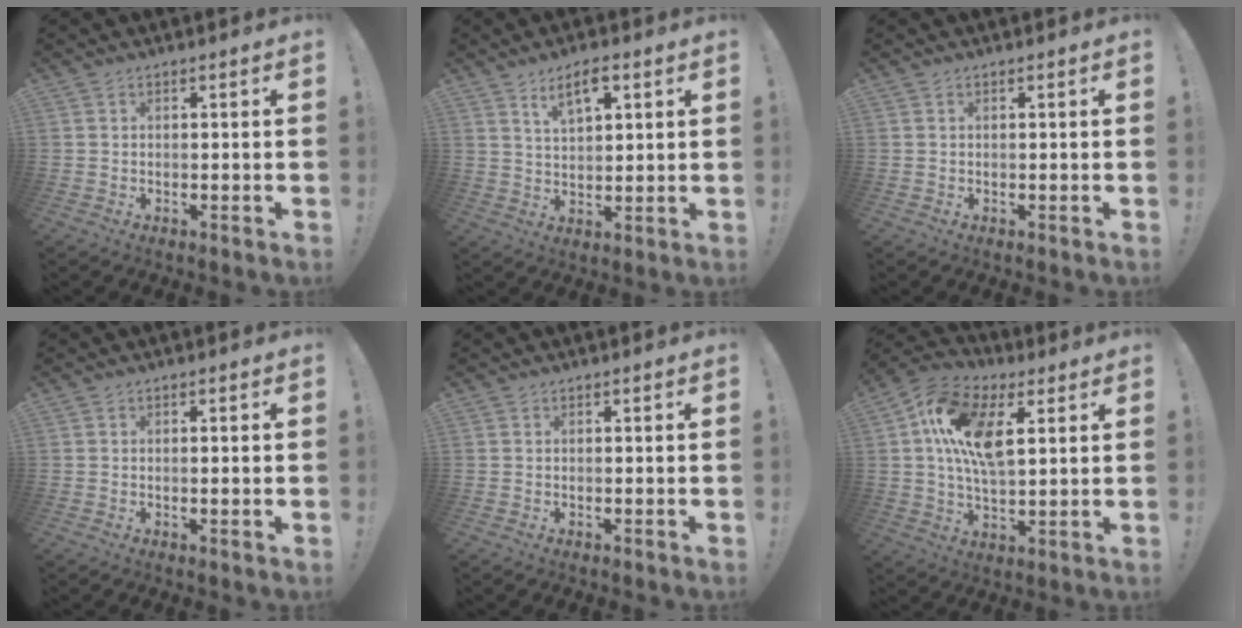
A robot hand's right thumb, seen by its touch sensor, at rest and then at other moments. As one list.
[{"total": 7.0, "force": [4.1, 2.8, 4.9], "torque": [-0.070, -0.017, 0.070]}, {"total": 0.0}, {"total": 1.1, "force": [0.0, -0.2, 1.1], "torque": [-0.012, -0.005, -0.002]}, {"total": 0.0}, {"total": 16.3, "force": [4.9, 8.5, 13.1], "torque": [-0.245, 0.005, 0.086]}]